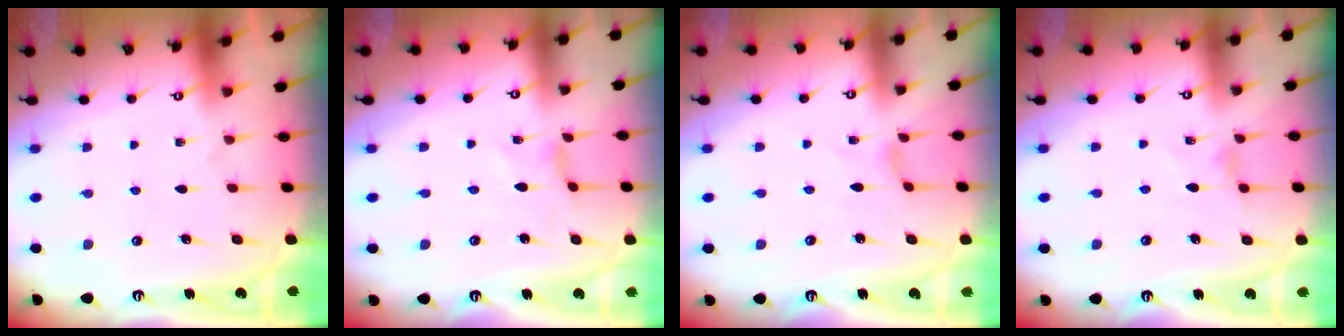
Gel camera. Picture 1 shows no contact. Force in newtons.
{"total": 1.1, "press": 1.0, "slide": 0.4}
{"total": 0.0}
{"total": 1.3, "press": 1.3, "slide": 0.4}